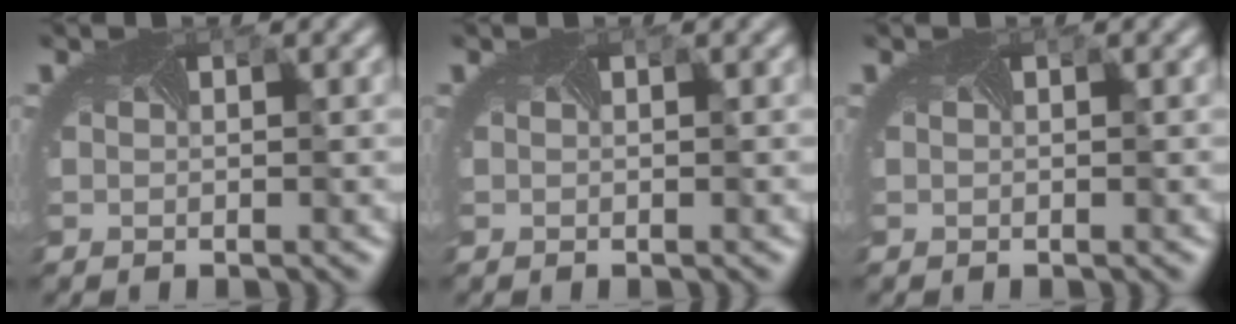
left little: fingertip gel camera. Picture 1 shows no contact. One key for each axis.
{"total": 0.0}
{"total": 0.0}